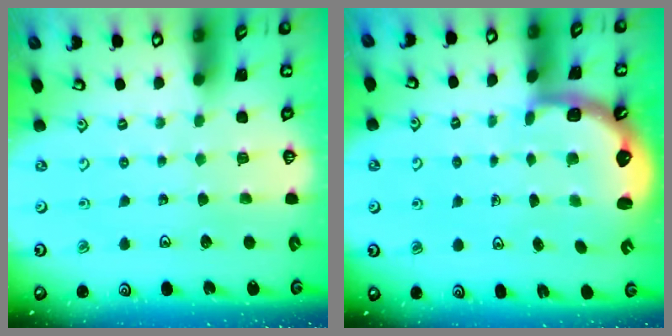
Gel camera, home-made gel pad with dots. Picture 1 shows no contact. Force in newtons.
{"total": 2.8, "press": 2.5, "slide": 1.2}